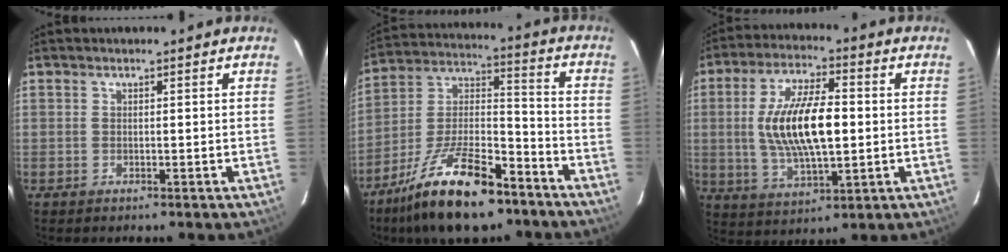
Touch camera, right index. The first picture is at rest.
{"total": 20.5, "force": [-13.6, 7.4, 13.4], "torque": [-0.261, -0.004, -0.231]}
{"total": 15.2, "force": [0.2, 6.0, 14.0], "torque": [-0.267, 0.002, 0.010]}